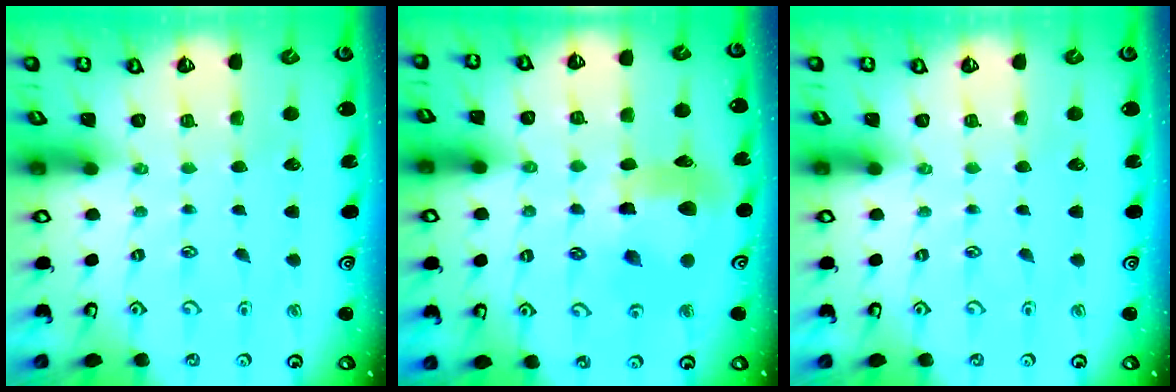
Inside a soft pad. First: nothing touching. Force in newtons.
{"total": 11.2, "press": 11.1, "slide": 1.6}
{"total": 0.0}